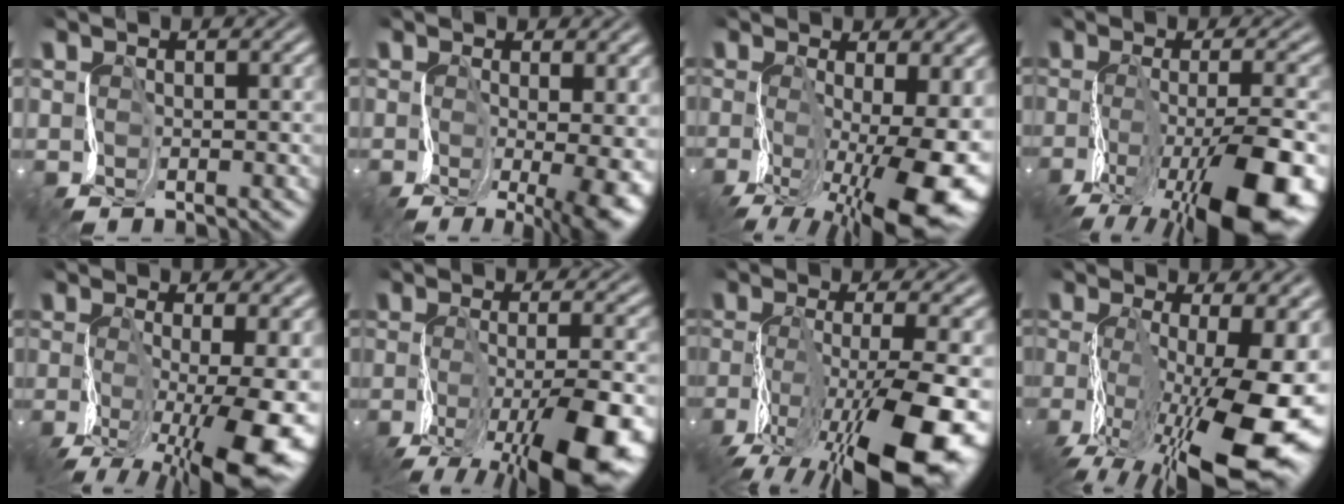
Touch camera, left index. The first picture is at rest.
{"total": 9.3, "force": [-1.9, 4.2, 8.1], "torque": [-0.127, -0.033, -0.014]}
{"total": 10.6, "force": [-3.0, 4.6, 9.1], "torque": [-0.177, -0.030, -0.050]}
{"total": 11.3, "force": [-5.6, 4.1, 8.9], "torque": [-0.173, -0.011, -0.098]}
{"total": 9.6, "force": [-3.1, 3.7, 8.3], "torque": [-0.171, -0.028, -0.050]}
{"total": 9.6, "force": [-5.1, 3.3, 7.4], "torque": [-0.150, -0.017, -0.089]}
{"total": 12.7, "force": [-6.0, 4.4, 10.3], "torque": [-0.214, -0.009, -0.106]}
{"total": 13.9, "force": [-3.8, 5.5, 12.1], "torque": [-0.240, -0.007, -0.068]}